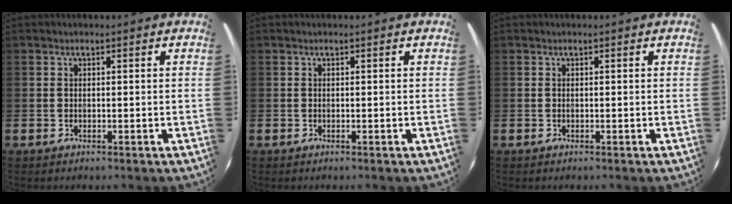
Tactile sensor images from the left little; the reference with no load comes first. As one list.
[{"total": 0.0}, {"total": 0.0}]